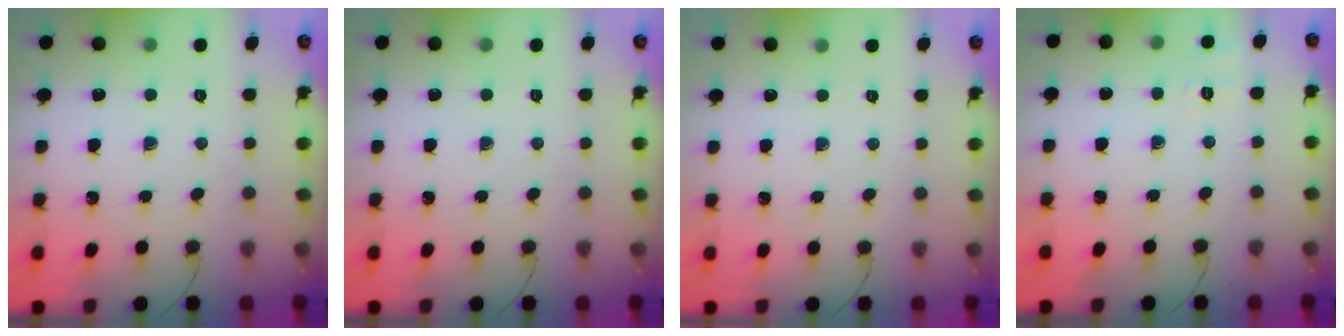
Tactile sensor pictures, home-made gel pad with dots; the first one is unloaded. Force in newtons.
{"total": 0.0}
{"total": 2.4, "press": 2.3, "slide": 0.5}
{"total": 1.8, "press": 0.4, "slide": 1.8}